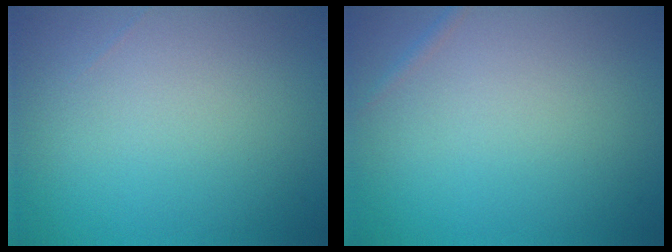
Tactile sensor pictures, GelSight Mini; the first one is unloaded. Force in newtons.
{"total": 0.5, "press": 0.5, "slide": 0.0}